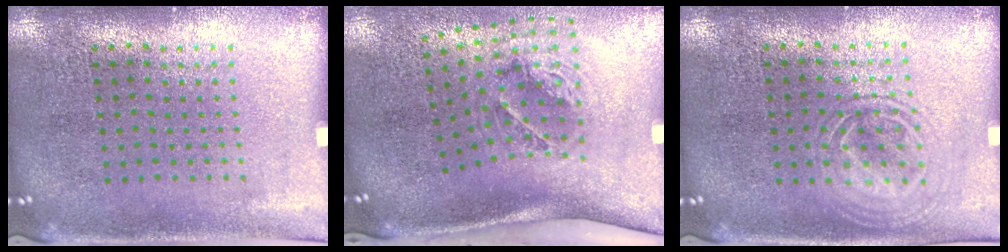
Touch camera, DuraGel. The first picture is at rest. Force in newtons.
{"total": 1.8, "press": 1.2, "slide": 1.3}
{"total": 1.3, "press": 1.3, "slide": 0.2}